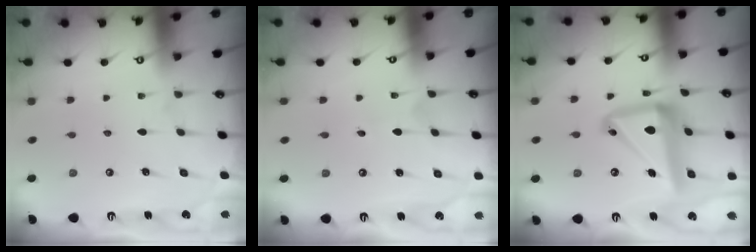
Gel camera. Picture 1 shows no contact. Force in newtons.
{"total": 1.2, "press": 1.2, "slide": 0.1}
{"total": 16.2, "press": 16.1, "slide": 1.8}